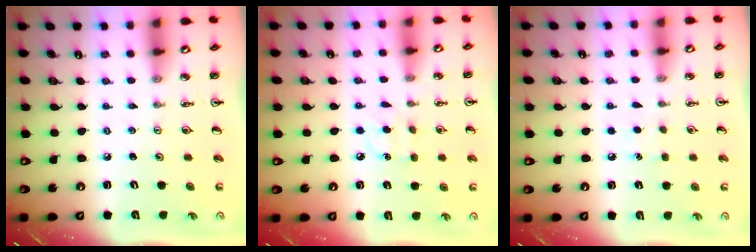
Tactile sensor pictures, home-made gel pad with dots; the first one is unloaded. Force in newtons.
{"total": 7.1, "press": 7.0, "slide": 0.7}
{"total": 5.0, "press": 4.9, "slide": 0.6}